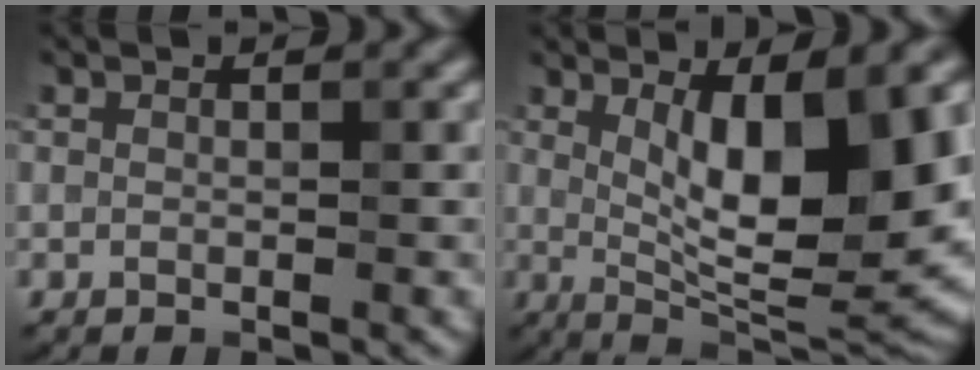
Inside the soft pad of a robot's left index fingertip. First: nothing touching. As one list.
[{"total": 12.2, "force": [1.9, 3.6, 11.5], "torque": [-0.160, -0.009, 0.034]}]